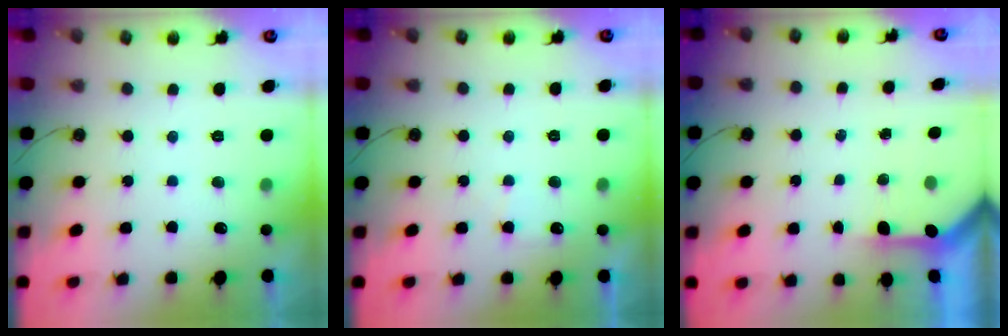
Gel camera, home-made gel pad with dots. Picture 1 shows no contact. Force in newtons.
{"total": 3.8, "press": 3.7, "slide": 0.7}
{"total": 3.7, "press": 3.6, "slide": 0.3}